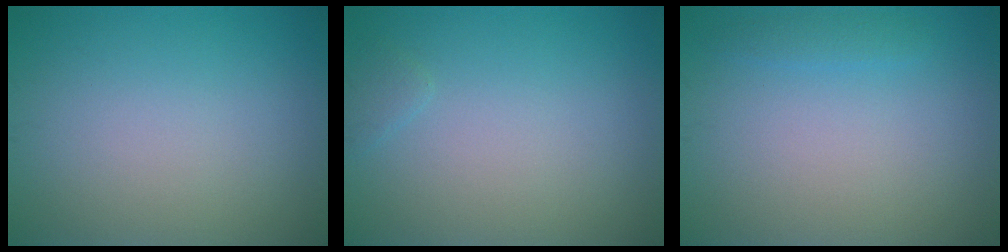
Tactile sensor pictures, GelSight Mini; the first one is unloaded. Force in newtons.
{"total": 0.6, "press": 0.6, "slide": 0.1}
{"total": 1.0, "press": 1.0, "slide": 0.1}